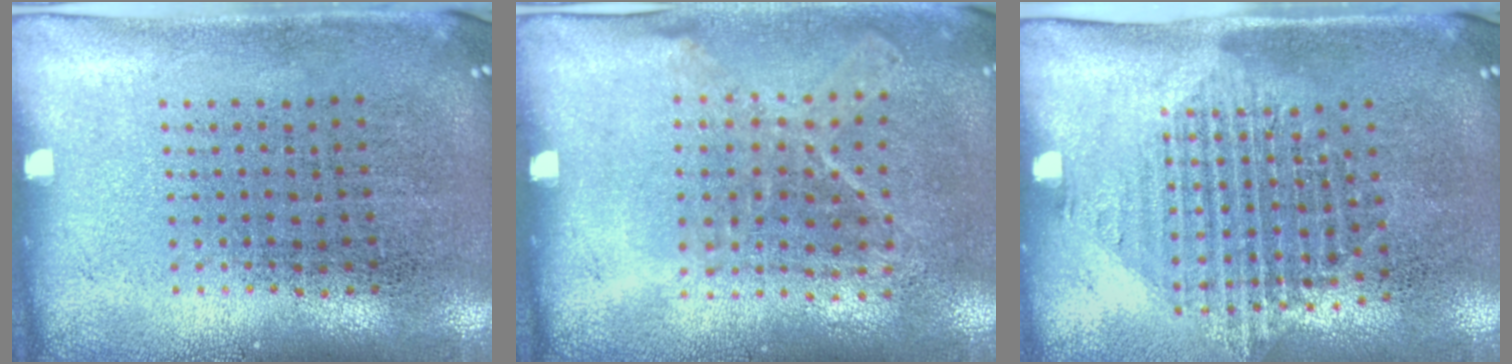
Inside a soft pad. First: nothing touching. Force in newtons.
{"total": 1.1, "press": 0.9, "slide": 0.7}
{"total": 1.5, "press": 1.2, "slide": 0.9}